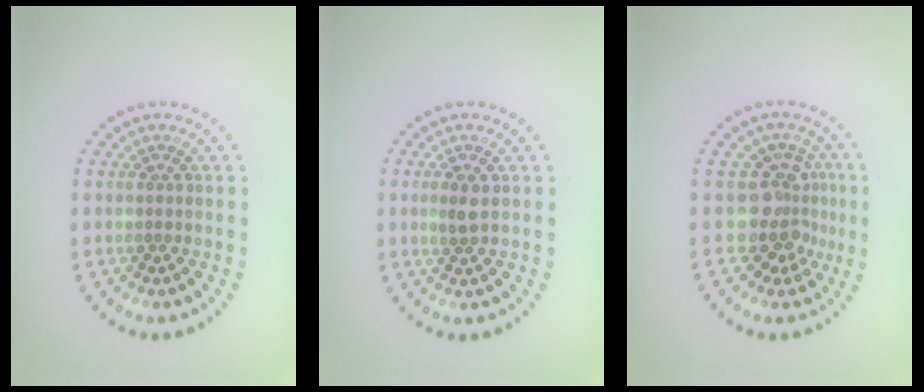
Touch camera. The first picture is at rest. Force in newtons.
{"total": 1.5, "press": 1.4, "slide": 0.5}
{"total": 3.7, "press": 2.7, "slide": 2.5}